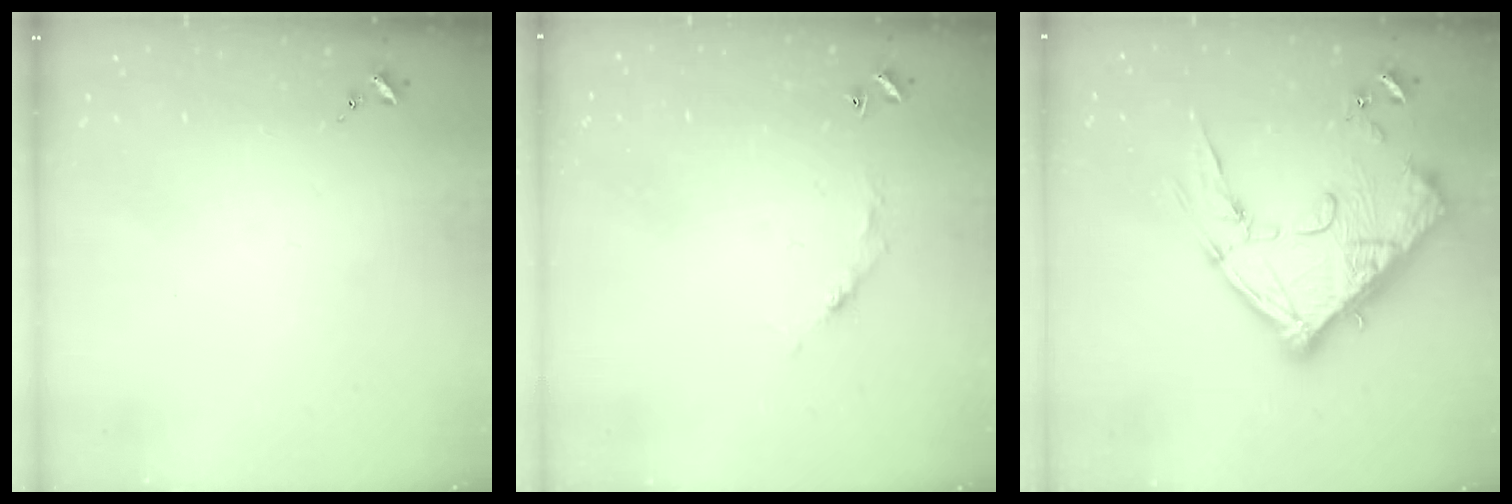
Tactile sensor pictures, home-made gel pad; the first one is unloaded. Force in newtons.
{"total": 4.1, "press": 4.1, "slide": 0.3}
{"total": 20.7, "press": 20.6, "slide": 2.2}